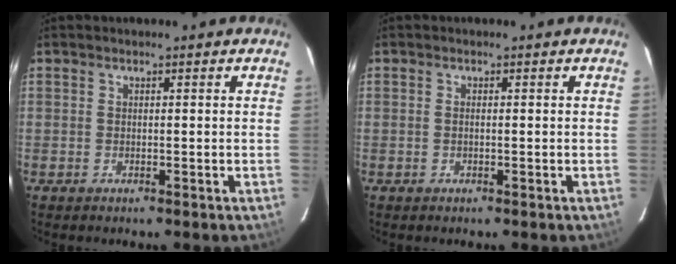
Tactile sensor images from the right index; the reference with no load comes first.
{"total": 0.6, "force": [0.0, 0.1, 0.6], "torque": [-0.013, 0.001, -0.001]}